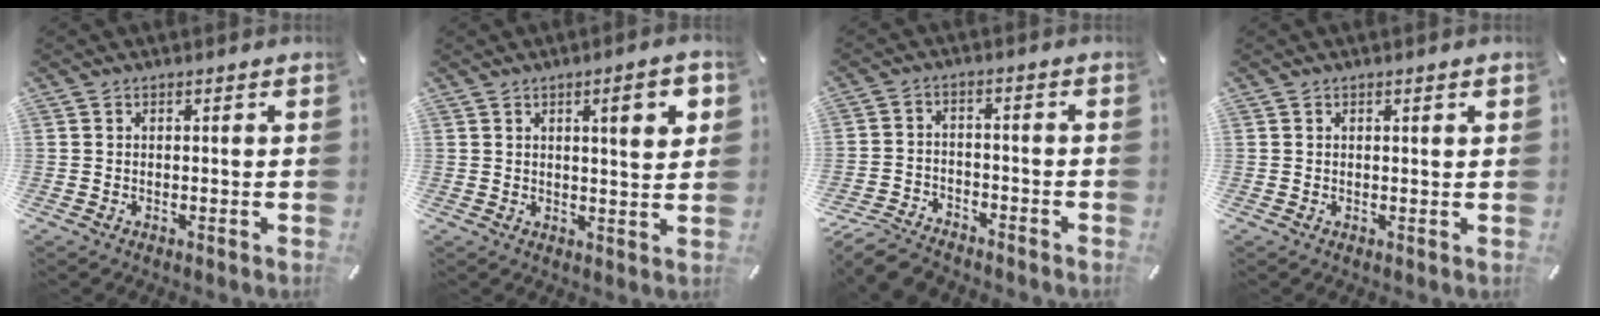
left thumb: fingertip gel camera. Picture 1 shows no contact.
{"total": 8.3, "force": [3.4, 1.8, 7.3], "torque": [-0.105, -0.009, 0.046]}
{"total": 7.3, "force": [-6.5, 2.6, 2.0], "torque": [-0.037, 0.034, -0.126]}
{"total": 1.2, "force": [0.5, 0.1, 1.1], "torque": [-0.020, 0.002, 0.008]}